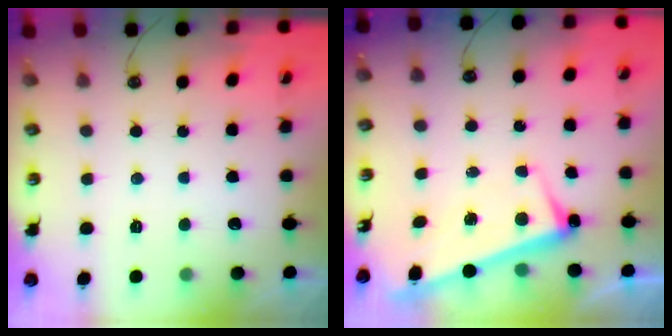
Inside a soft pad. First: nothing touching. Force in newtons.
{"total": 3.3, "press": 3.2, "slide": 0.8}